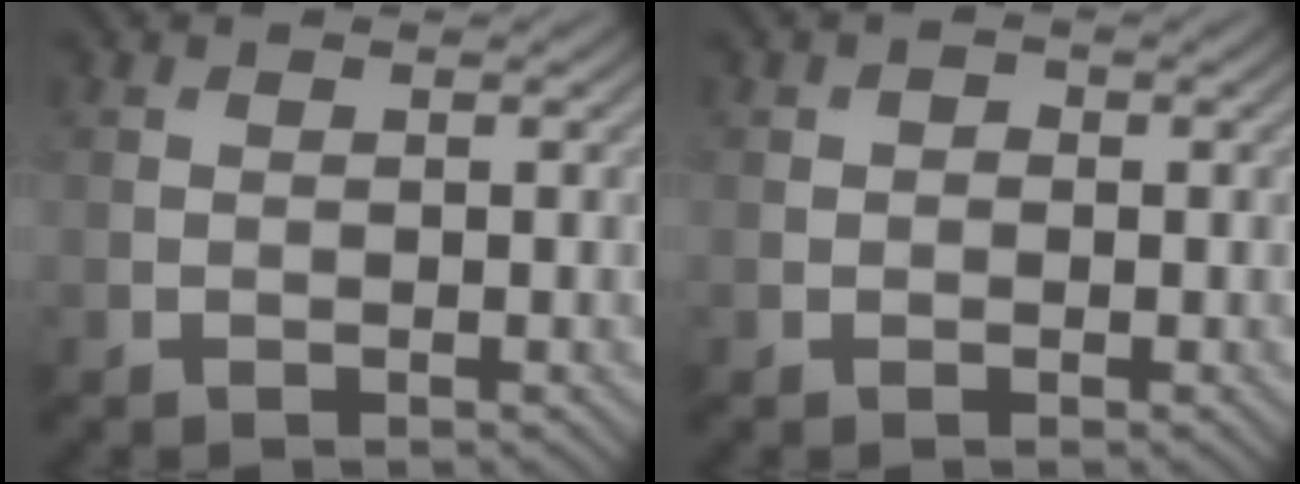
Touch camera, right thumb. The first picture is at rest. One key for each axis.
{"total": 1.2, "fx": 0.1, "fy": 1.1, "fz": 0.5, "tx": -0.003, "ty": -0.003, "tz": -0.004}